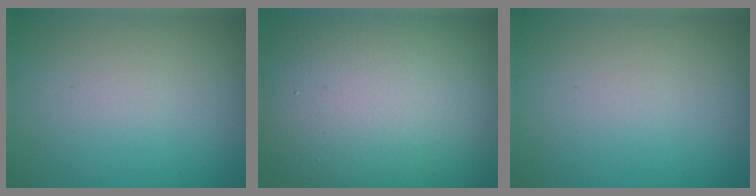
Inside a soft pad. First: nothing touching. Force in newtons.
{"total": 17.7, "press": 17.7, "slide": 0.9}
{"total": 0.0}